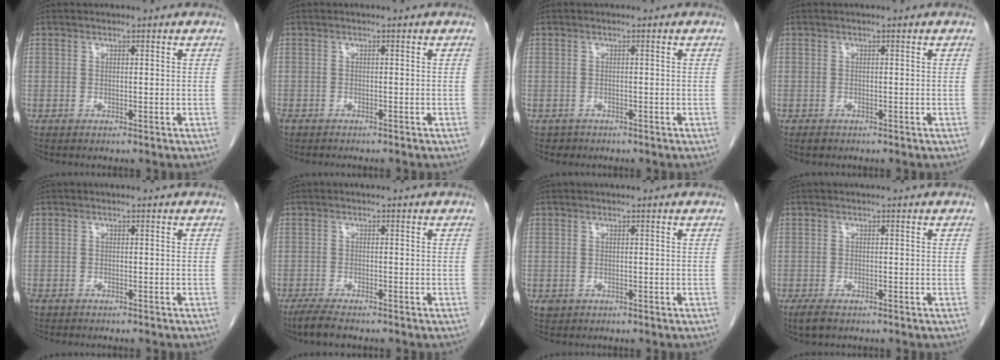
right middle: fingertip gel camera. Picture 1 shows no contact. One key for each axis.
{"total": 3.5, "fx": -2.9, "fy": 1.2, "fz": 1.5, "tx": -0.024, "ty": -0.008, "tz": -0.038}
{"total": 1.1, "fx": -0.7, "fy": 0.8, "fz": -0.1, "tx": -0.006, "ty": 0.003, "tz": -0.010}
{"total": 0.7, "fx": -0.5, "fy": 0.4, "fz": 0.3, "tx": -0.007, "ty": 0.000, "tz": -0.006}
{"total": 3.8, "fx": -3.2, "fy": 1.3, "fz": 1.6, "tx": -0.026, "ty": -0.008, "tz": -0.043}
{"total": 3.9, "fx": -3.1, "fy": 0.6, "fz": 2.2, "tx": -0.045, "ty": -0.011, "tz": -0.051}
{"total": 0.8, "fx": -0.3, "fy": 0.7, "fz": 0.2, "tx": -0.005, "ty": 0.003, "tz": 0.000}
{"total": 2.4, "fx": -1.6, "fy": 0.9, "fz": 1.5, "tx": -0.034, "ty": -0.005, "tz": -0.024}